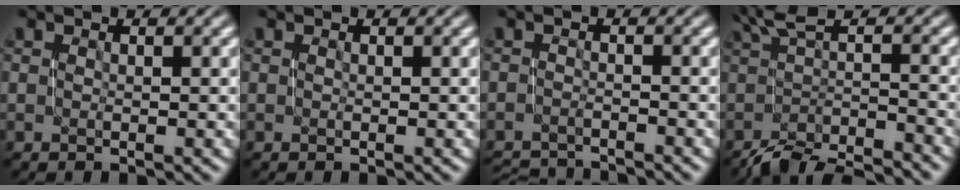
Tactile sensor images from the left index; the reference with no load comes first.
{"total": 0.0}
{"total": 2.8, "force": [-2.7, 0.2, 0.3], "torque": [0.004, -0.015, -0.051]}
{"total": 4.7, "force": [-2.8, 1.2, 3.6], "torque": [-0.049, -0.008, -0.052]}